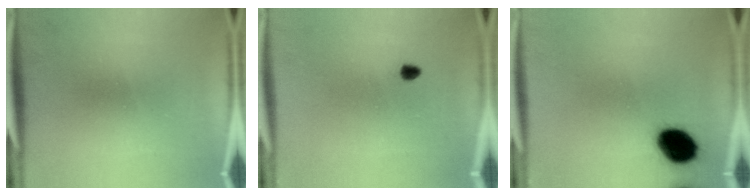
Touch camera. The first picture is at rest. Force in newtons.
{"total": 0.9}
{"total": 11.0}